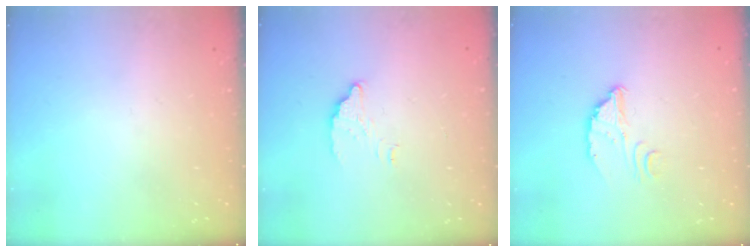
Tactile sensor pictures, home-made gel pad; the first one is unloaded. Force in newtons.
{"total": 3.4, "press": 3.4, "slide": 0.2}
{"total": 2.9, "press": 2.9, "slide": 0.2}